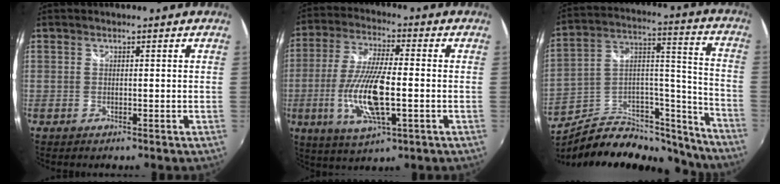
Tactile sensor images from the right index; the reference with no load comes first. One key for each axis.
{"total": 14.2, "fx": -3.3, "fy": 3.9, "fz": 13.3, "tx": -0.273, "ty": -0.013, "tz": -0.061}
{"total": 22.2, "fx": -18.3, "fy": 9.0, "fz": 8.8, "tx": -0.133, "ty": 0.061, "tz": -0.266}